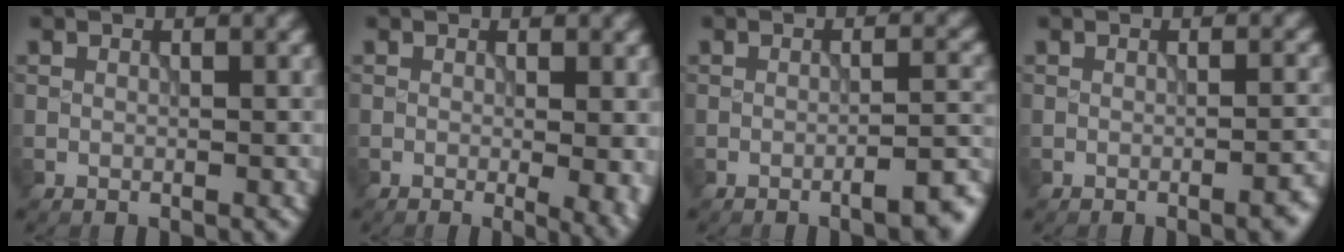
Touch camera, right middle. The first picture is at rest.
{"total": 5.1, "force": [-0.7, 2.1, 4.6], "torque": [-0.035, -0.010, -0.003]}
{"total": 4.2, "force": [-2.5, 1.0, 3.3], "torque": [-0.035, 0.007, -0.037]}
{"total": 2.3, "force": [-1.1, 0.6, 1.9], "torque": [-0.020, 0.004, -0.019]}